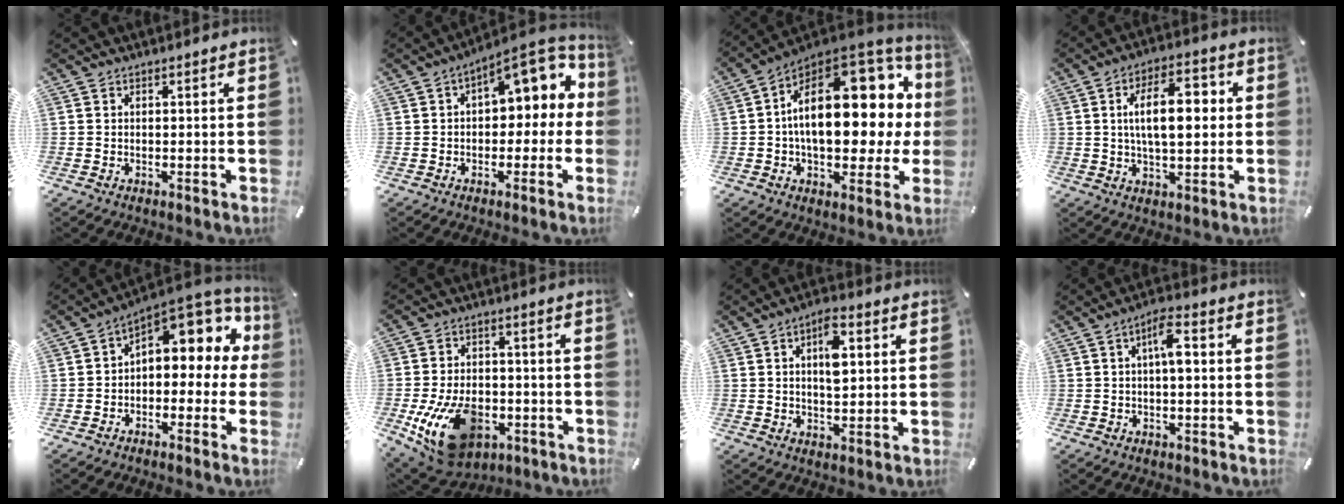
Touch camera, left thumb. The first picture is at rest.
{"total": 11.1, "force": [4.0, 6.3, 8.2], "torque": [-0.095, -0.030, 0.066]}
{"total": 26.1, "force": [4.9, 14.1, 21.4], "torque": [-0.330, -0.034, 0.092]}
{"total": 12.8, "force": [1.9, 6.5, 10.9], "torque": [-0.179, 0.001, 0.023]}
{"total": 9.4, "force": [4.5, 5.8, 5.8], "torque": [-0.078, -0.041, 0.080]}
{"total": 17.5, "force": [-6.3, 11.1, 12.0], "torque": [-0.219, 0.029, -0.095]}
{"total": 7.6, "force": [1.8, 3.6, 6.4], "torque": [-0.098, -0.001, 0.023]}
{"total": 5.9, "force": [0.3, 2.1, 5.6], "torque": [-0.099, 0.015, 0.001]}